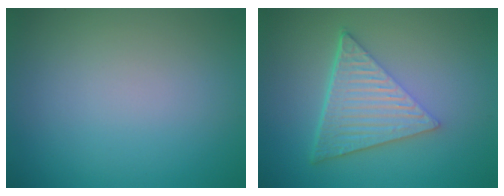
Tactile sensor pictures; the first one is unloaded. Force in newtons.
{"total": 6.8, "press": 4.5, "slide": 5.0}